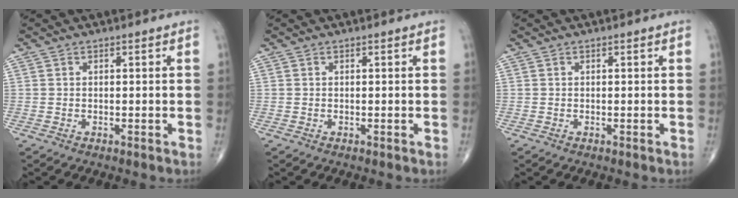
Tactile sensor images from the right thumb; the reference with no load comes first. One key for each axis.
{"total": 0.0}
{"total": 0.0}